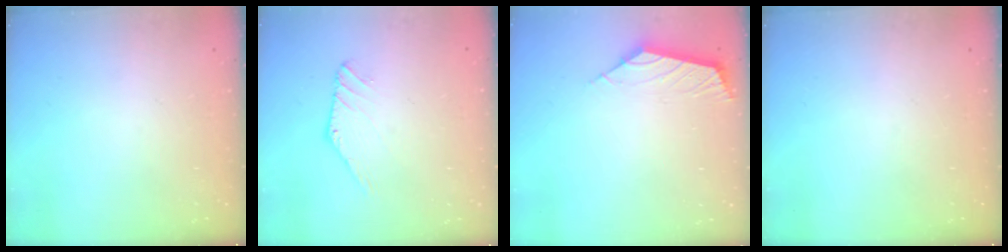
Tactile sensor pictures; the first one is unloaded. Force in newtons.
{"total": 1.4, "press": 1.4, "slide": 0.0}
{"total": 2.9, "press": 2.9, "slide": 0.7}
{"total": 0.0}